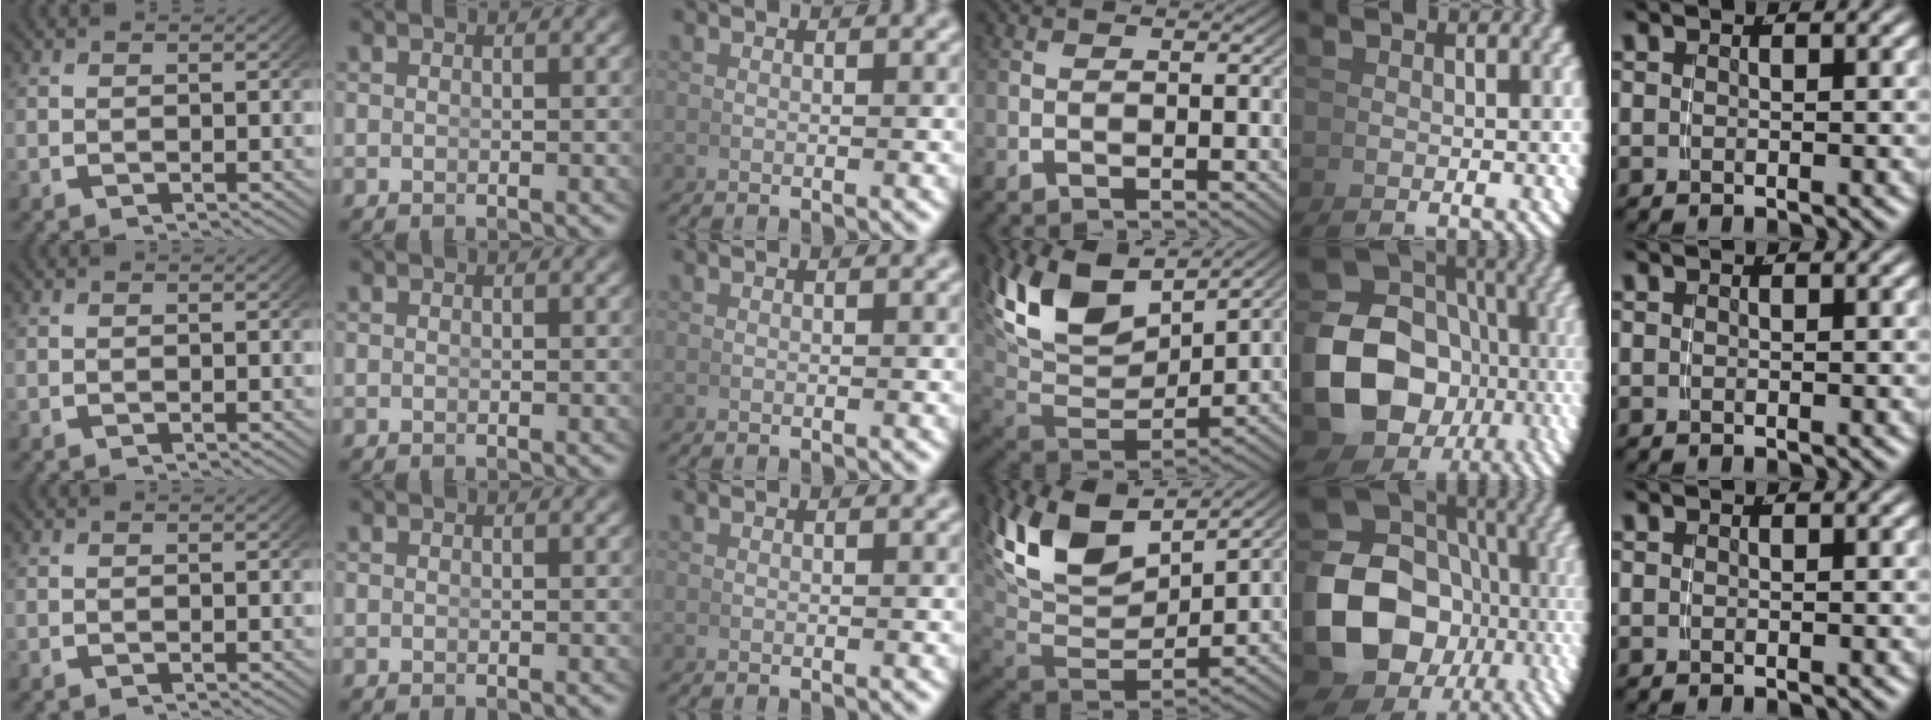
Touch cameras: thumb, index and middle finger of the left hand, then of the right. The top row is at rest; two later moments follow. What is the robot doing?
{"motion": "grasp_and_lifting", "object": "coin"}